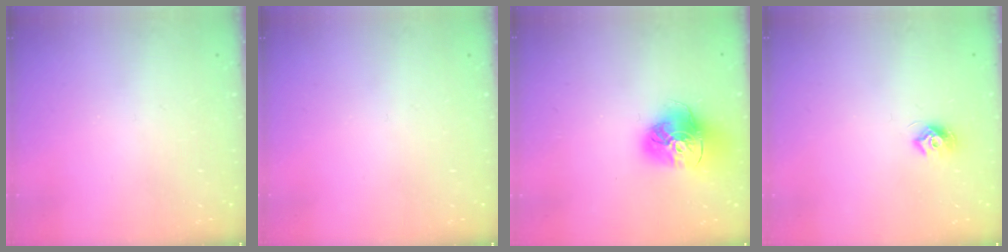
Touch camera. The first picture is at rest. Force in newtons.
{"total": 0.0}
{"total": 17.3, "press": 17.2, "slide": 1.8}
{"total": 7.2, "press": 7.2, "slide": 0.4}